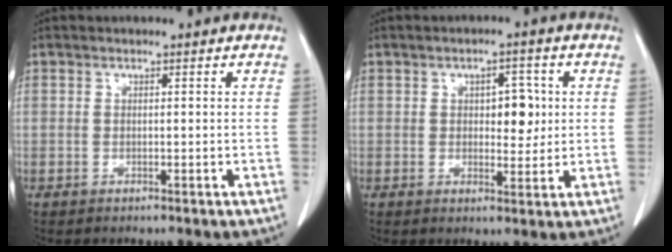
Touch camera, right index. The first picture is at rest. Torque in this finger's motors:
{"motor_torque": [-0.05, 0.13, 0.03, 0.03]}